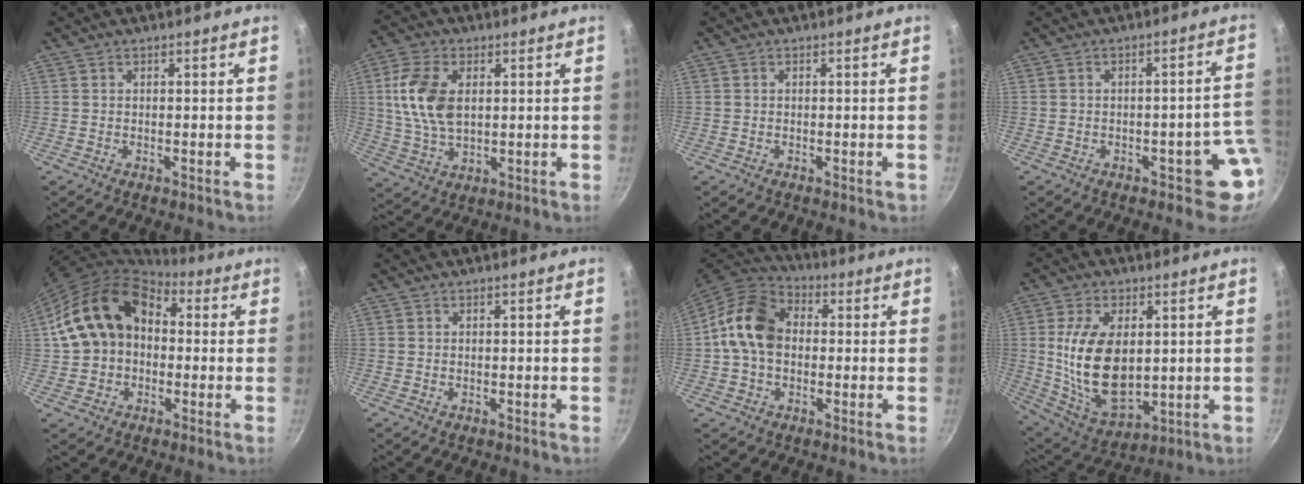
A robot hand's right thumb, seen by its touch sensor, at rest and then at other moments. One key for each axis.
{"total": 11.4, "fx": 2.2, "fy": 6.8, "fz": 8.9, "tx": -0.168, "ty": -0.004, "tz": 0.042}
{"total": 0.5, "fx": -0.1, "fy": 0.4, "fz": 0.3, "tx": -0.001, "ty": 0.003, "tz": -0.002}
{"total": 6.6, "fx": -1.9, "fy": 3.6, "fz": 5.2, "tx": -0.001, "ty": 0.029, "tz": -0.019}
{"total": 15.8, "fx": 1.7, "fy": 12.2, "fz": 9.8, "tx": -0.144, "ty": 0.041, "tz": 0.024}
{"total": 0.0}
{"total": 13.5, "fx": 0.5, "fy": 10.1, "fz": 8.9, "tx": -0.132, "ty": 0.024, "tz": -0.010}
{"total": 17.3, "fx": 1.9, "fy": 10.2, "fz": 13.9, "tx": -0.236, "ty": -0.022, "tz": 0.051}